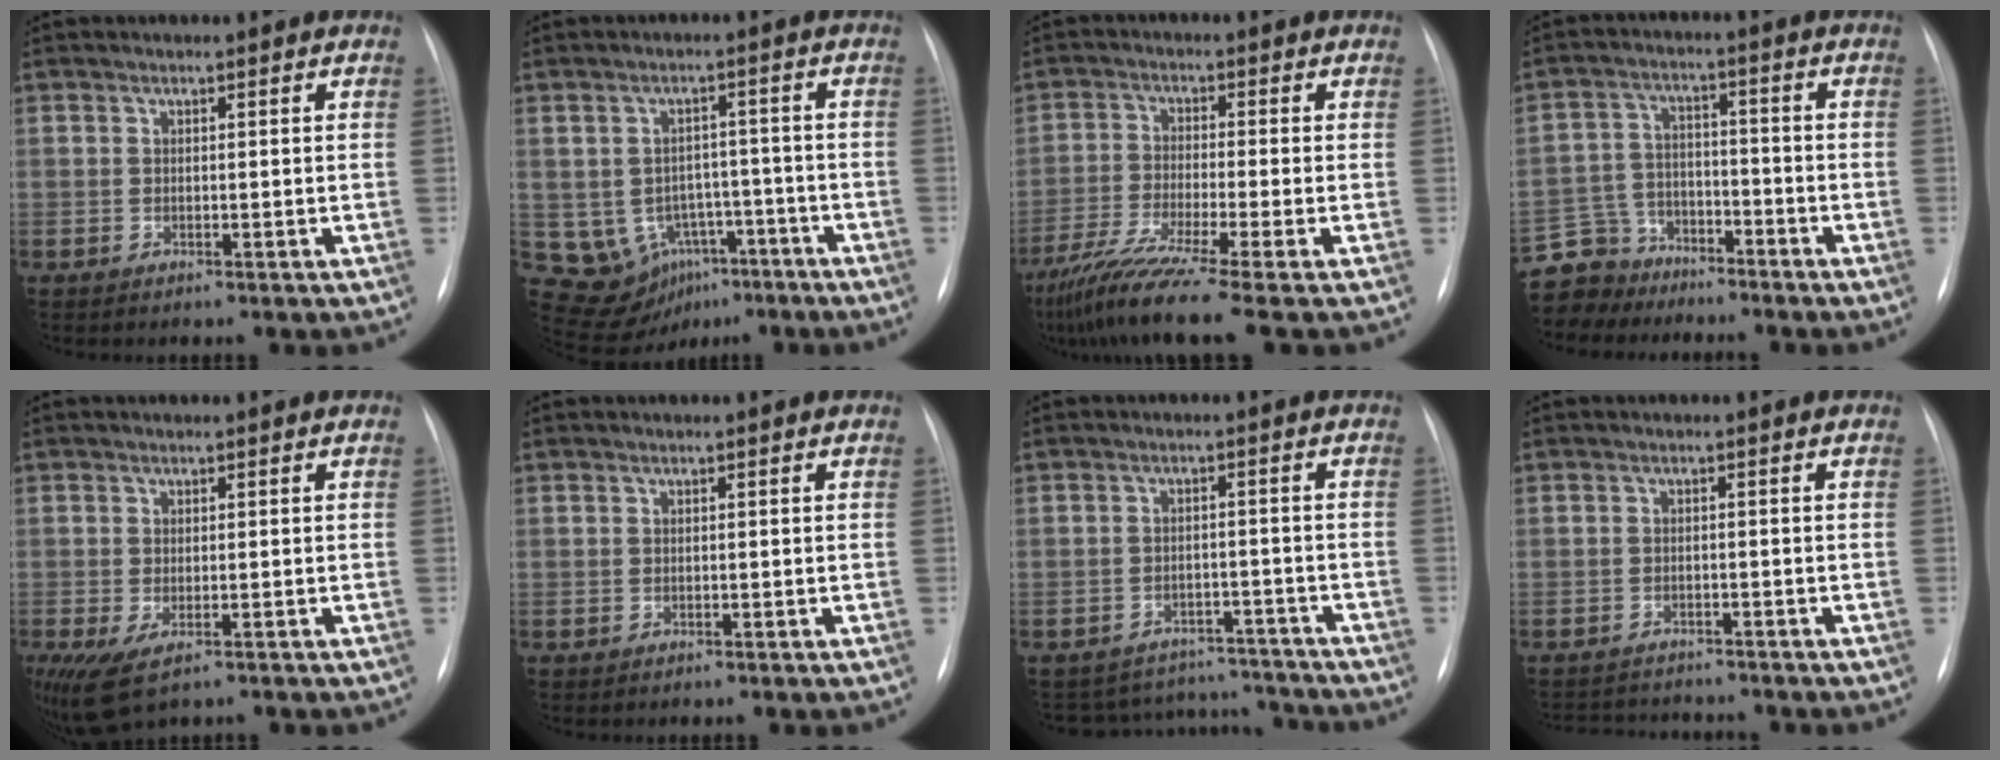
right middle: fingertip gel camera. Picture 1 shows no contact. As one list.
[{"total": 9.3, "force": [-4.1, 7.7, 3.2], "torque": [-0.048, 0.031, -0.047]}, {"total": 11.5, "force": [-8.6, -1.9, 7.3], "torque": [-0.128, -0.045, -0.145]}, {"total": 7.8, "force": [-6.9, 3.6, -0.7], "torque": [0.008, 0.014, -0.132]}, {"total": 6.9, "force": [-4.1, 2.9, 4.7], "torque": [-0.086, -0.021, -0.068]}, {"total": 0.0}, {"total": 10.1, "force": [-9.5, 3.3, -0.7], "torque": [0.016, 0.036, -0.120]}, {"total": 6.3, "force": [-6.1, 1.4, 1.0], "torque": [-0.012, 0.004, -0.084]}]